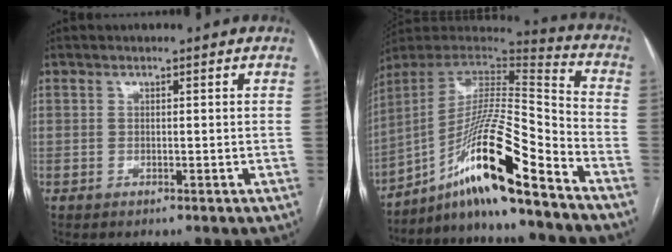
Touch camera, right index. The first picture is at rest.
{"total": 18.7, "force": [-12.0, 0.4, 14.3], "torque": [-0.281, 0.002, -0.215]}